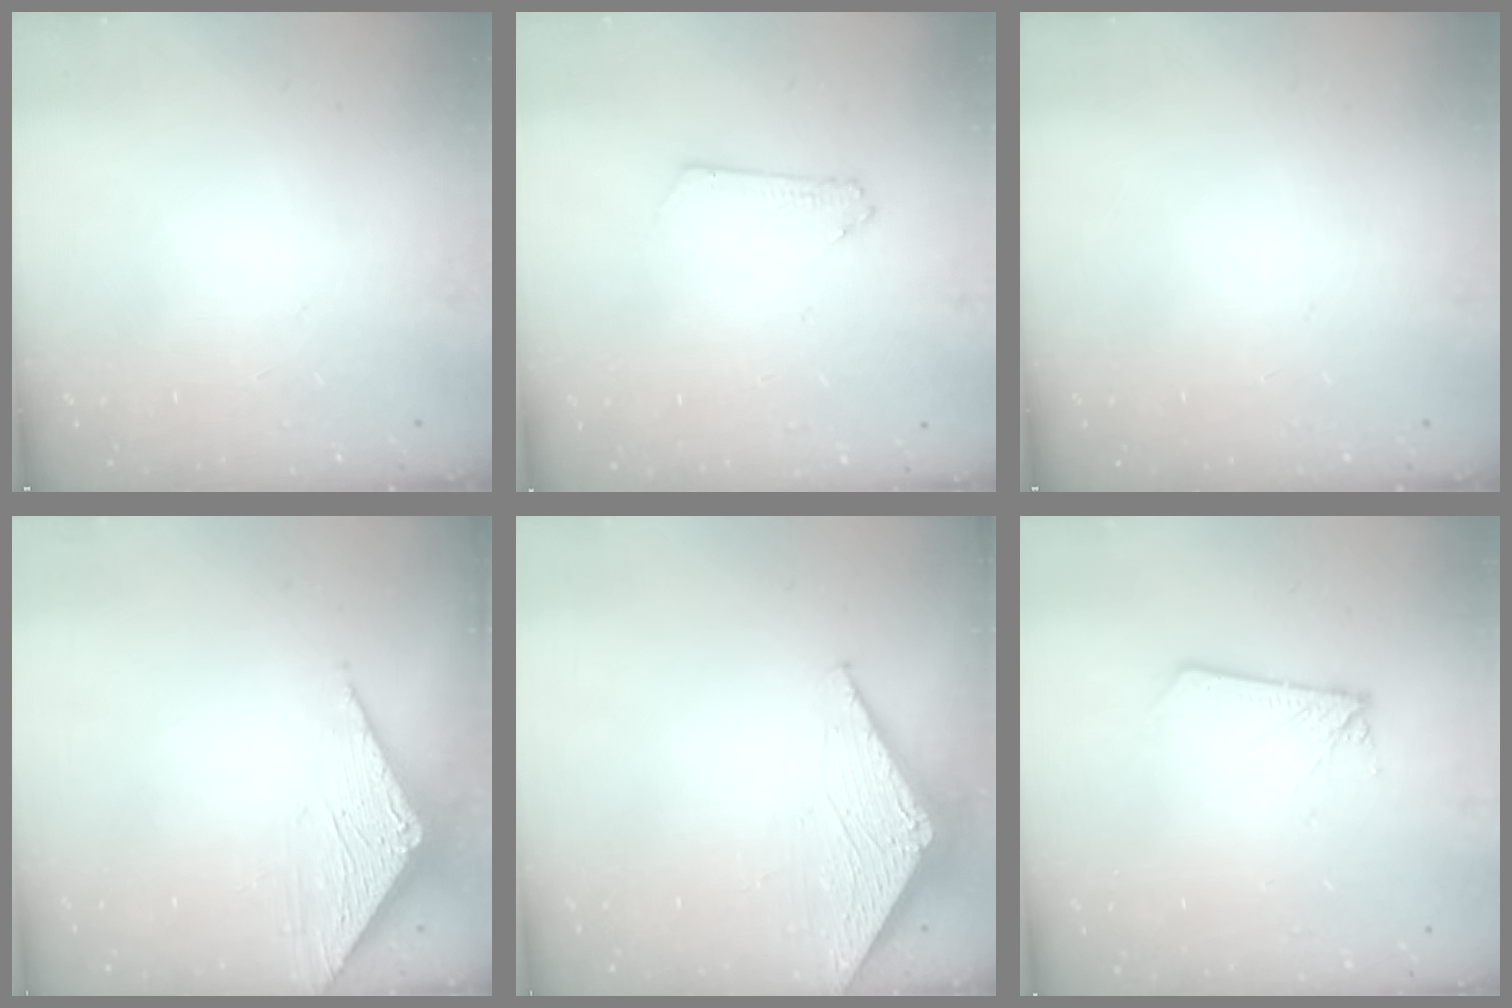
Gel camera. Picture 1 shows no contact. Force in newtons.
{"total": 2.5, "press": 2.5, "slide": 0.2}
{"total": 0.0}
{"total": 3.0, "press": 3.0, "slide": 0.2}
{"total": 3.2, "press": 3.2, "slide": 0.3}
{"total": 2.2, "press": 2.2, "slide": 0.3}